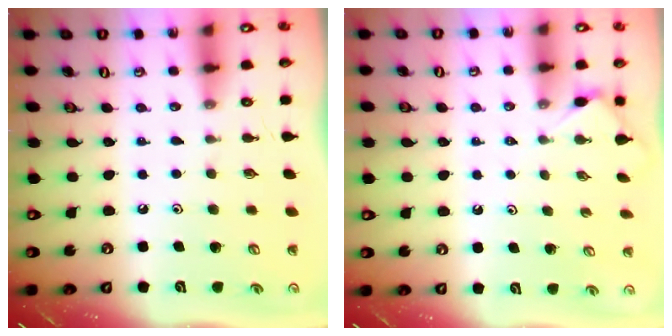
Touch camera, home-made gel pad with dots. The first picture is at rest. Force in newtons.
{"total": 2.9, "press": 2.8, "slide": 0.5}